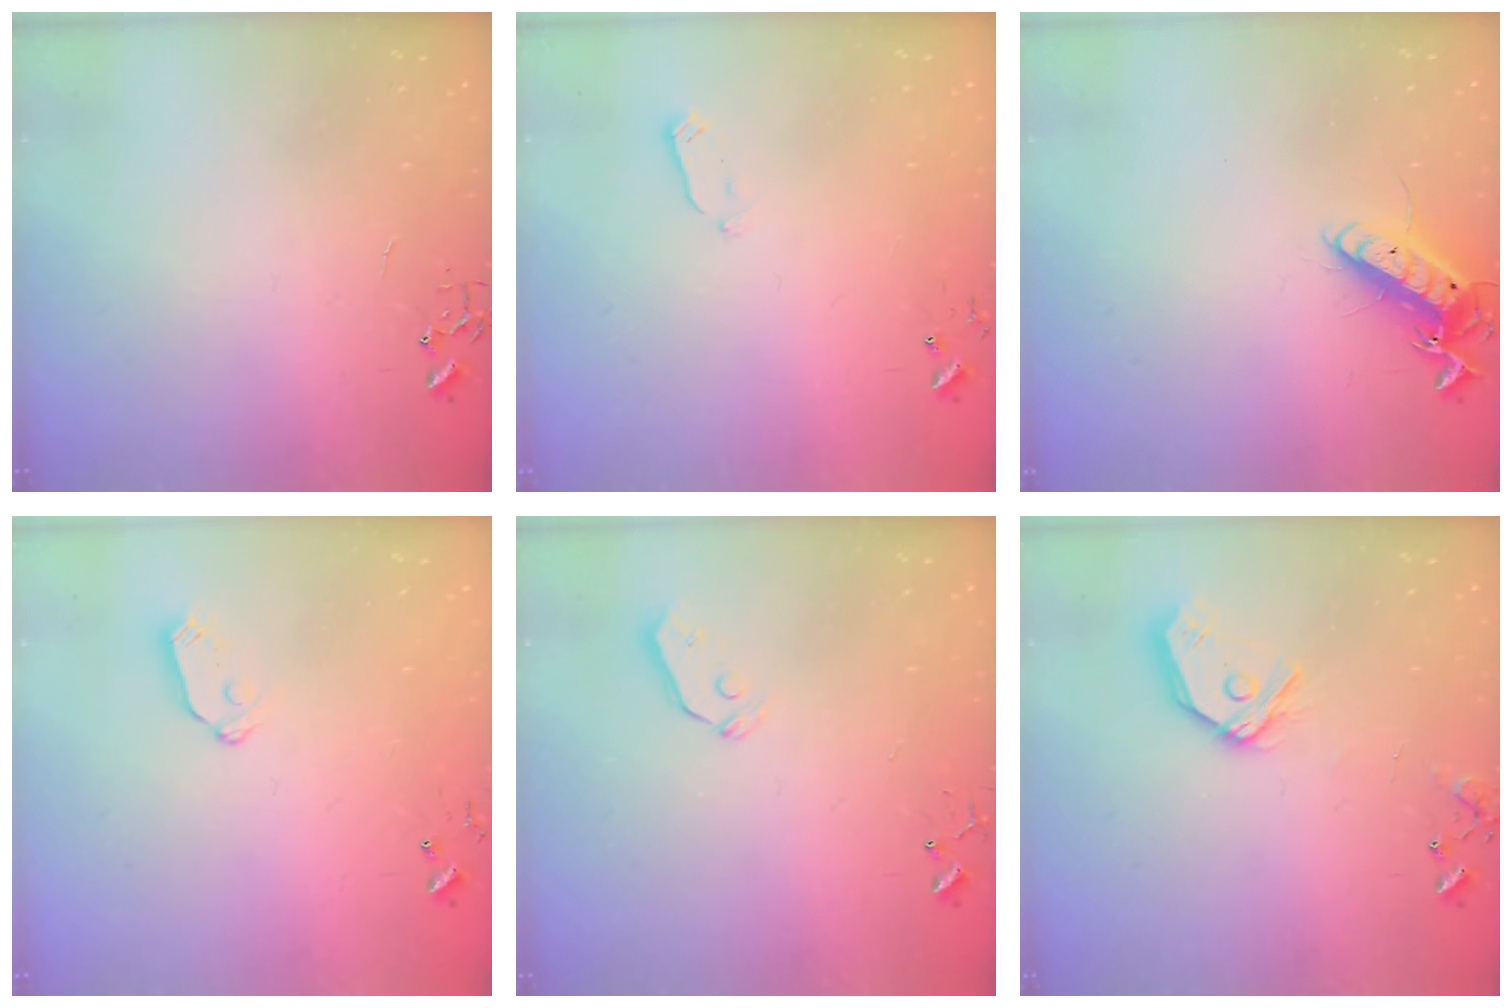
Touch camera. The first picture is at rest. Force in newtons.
{"total": 2.7, "press": 2.6, "slide": 0.4}
{"total": 12.5, "press": 12.5, "slide": 1.1}
{"total": 6.8, "press": 6.8, "slide": 0.4}
{"total": 3.4, "press": 3.4, "slide": 0.4}
{"total": 13.4, "press": 13.2, "slide": 1.8}